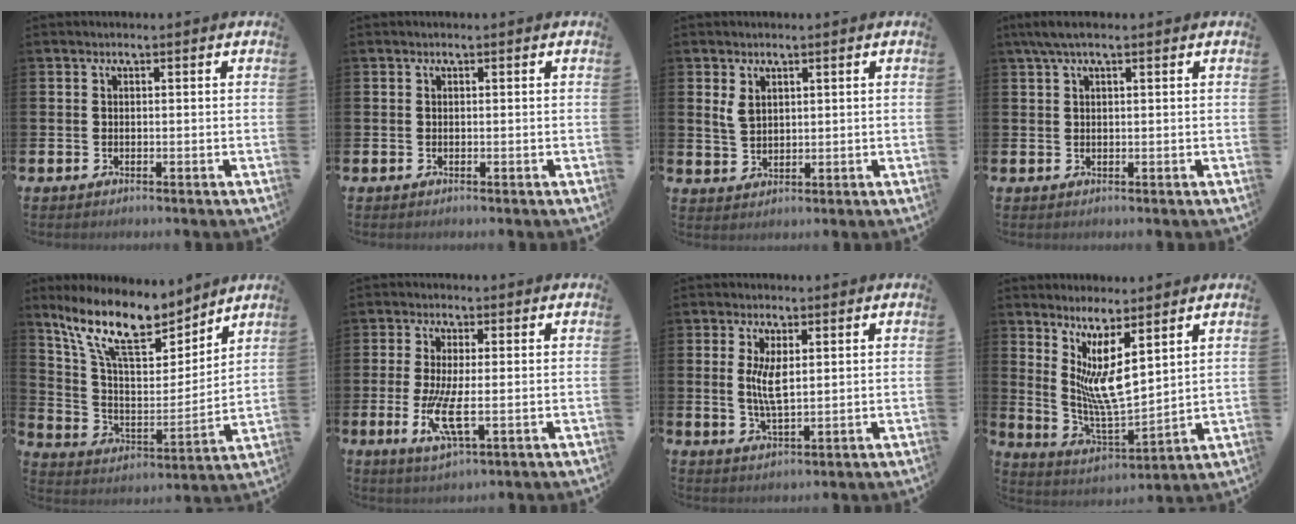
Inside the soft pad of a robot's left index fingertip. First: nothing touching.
{"total": 0.0}
{"total": 2.8, "force": [1.8, 1.6, 1.4], "torque": [-0.018, -0.001, 0.030]}
{"total": 2.6, "force": [1.6, 0.5, 2.0], "torque": [-0.046, 0.008, 0.029]}
{"total": 13.7, "force": [11.1, 4.3, 6.7], "torque": [-0.172, -0.056, 0.201]}
{"total": 5.8, "force": [-0.6, 1.5, 5.6], "torque": [-0.099, -0.011, -0.015]}
{"total": 4.6, "force": [1.3, 1.5, 4.2], "torque": [-0.071, -0.001, 0.020]}
{"total": 7.5, "force": [4.0, 1.4, 6.1], "torque": [-0.130, -0.035, 0.066]}